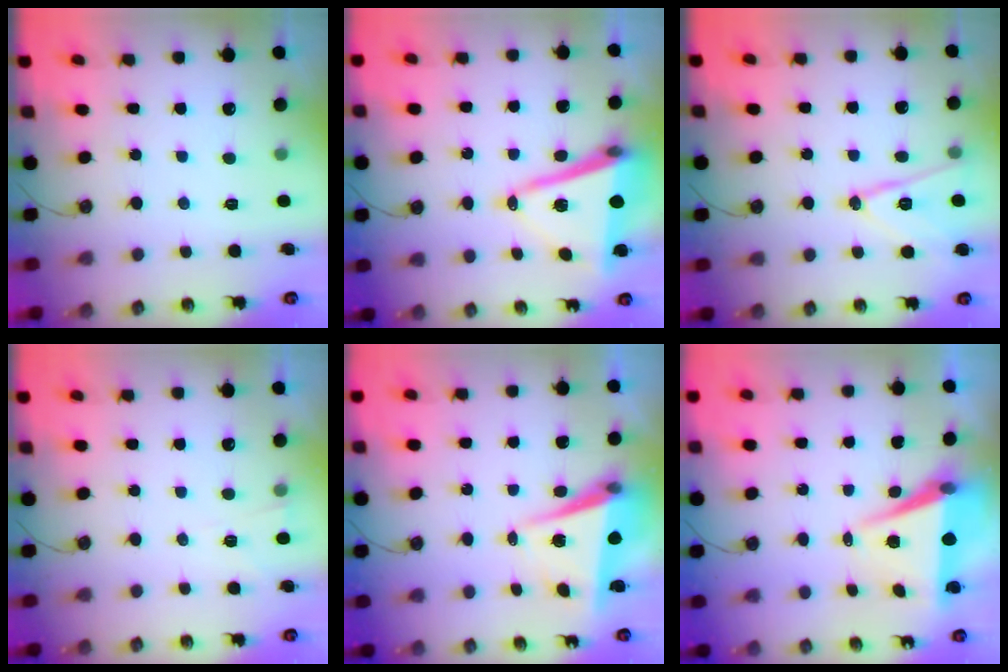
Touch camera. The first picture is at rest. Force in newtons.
{"total": 12.7, "press": 12.1, "slide": 4.0}
{"total": 13.4, "press": 13.0, "slide": 3.4}
{"total": 2.6, "press": 2.1, "slide": 1.5}
{"total": 6.7, "press": 5.4, "slide": 3.9}
{"total": 7.0, "press": 5.5, "slide": 4.3}